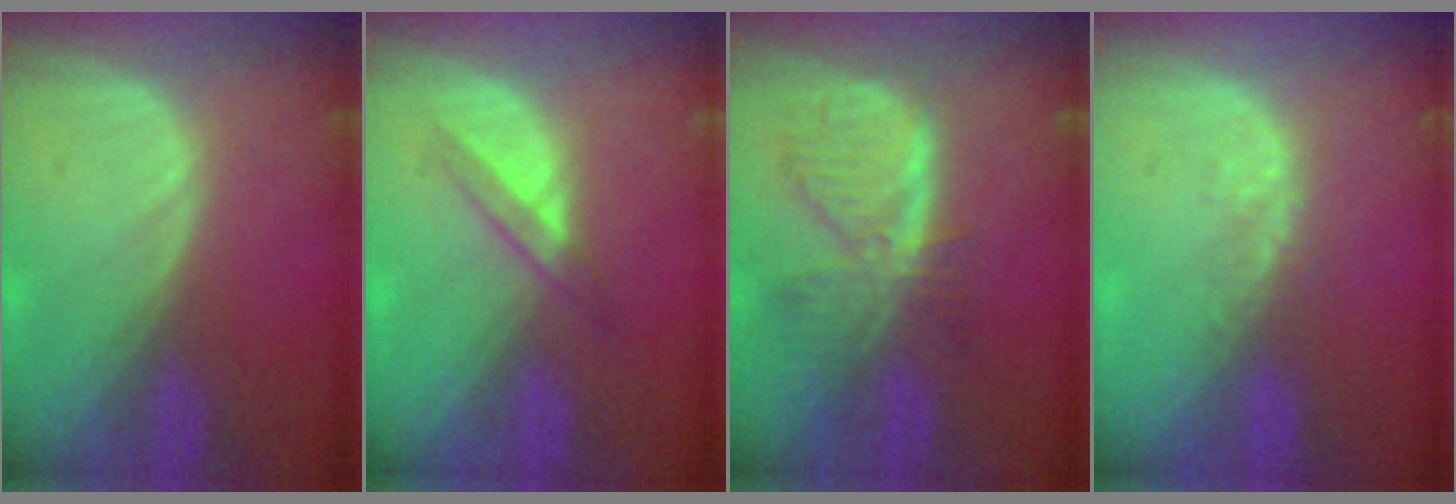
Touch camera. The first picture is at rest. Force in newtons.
{"total": 2.9, "press": 2.8, "slide": 1.0}
{"total": 8.1, "press": 7.0, "slide": 4.0}
{"total": 2.2, "press": 1.6, "slide": 1.5}